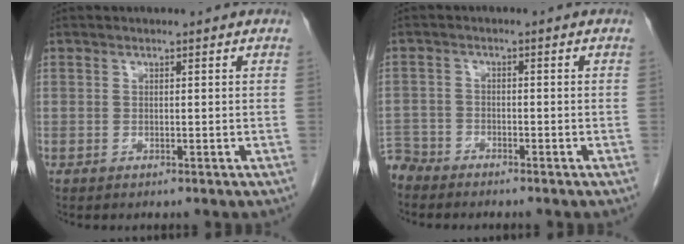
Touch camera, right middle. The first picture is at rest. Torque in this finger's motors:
{"motor_torque": [0.06, -0.06, 0.01, -0.03]}